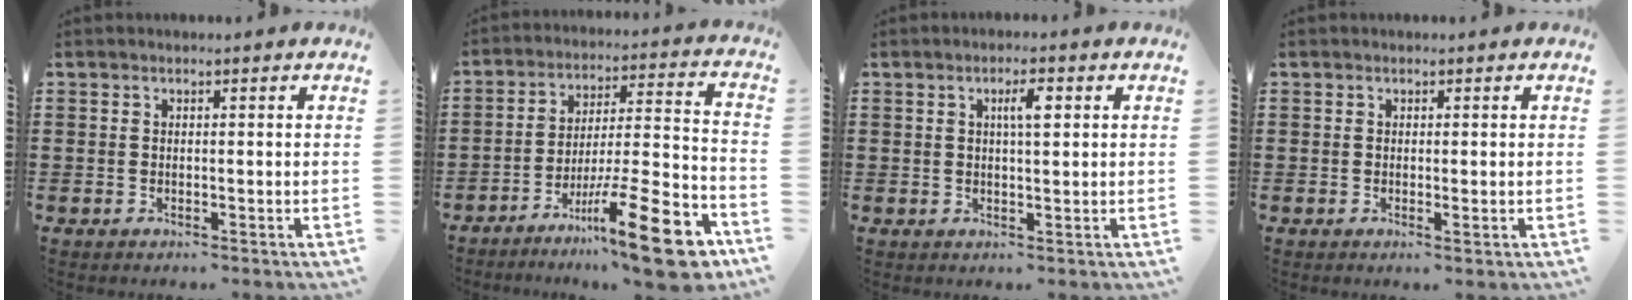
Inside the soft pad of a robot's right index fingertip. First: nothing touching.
{"total": 17.8, "force": [-10.8, 2.9, 13.9], "torque": [-0.186, 0.047, -0.175]}
{"total": 3.4, "force": [1.0, 0.9, 3.1], "torque": [-0.055, 0.006, 0.011]}
{"total": 0.5, "force": [0.1, 0.1, 0.5], "torque": [-0.010, 0.000, 0.001]}